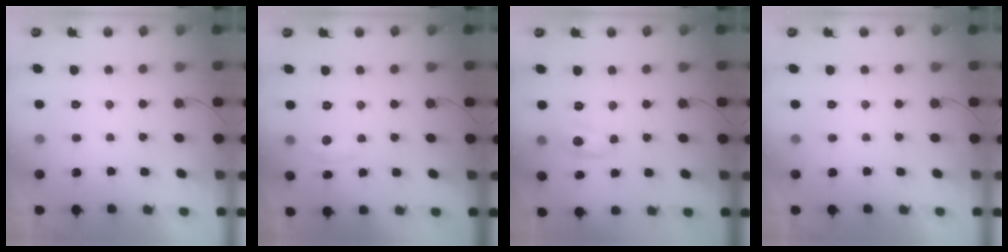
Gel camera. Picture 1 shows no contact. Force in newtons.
{"total": 2.7, "press": 2.7, "slide": 0.4}
{"total": 7.5, "press": 7.4, "slide": 0.4}
{"total": 0.0}